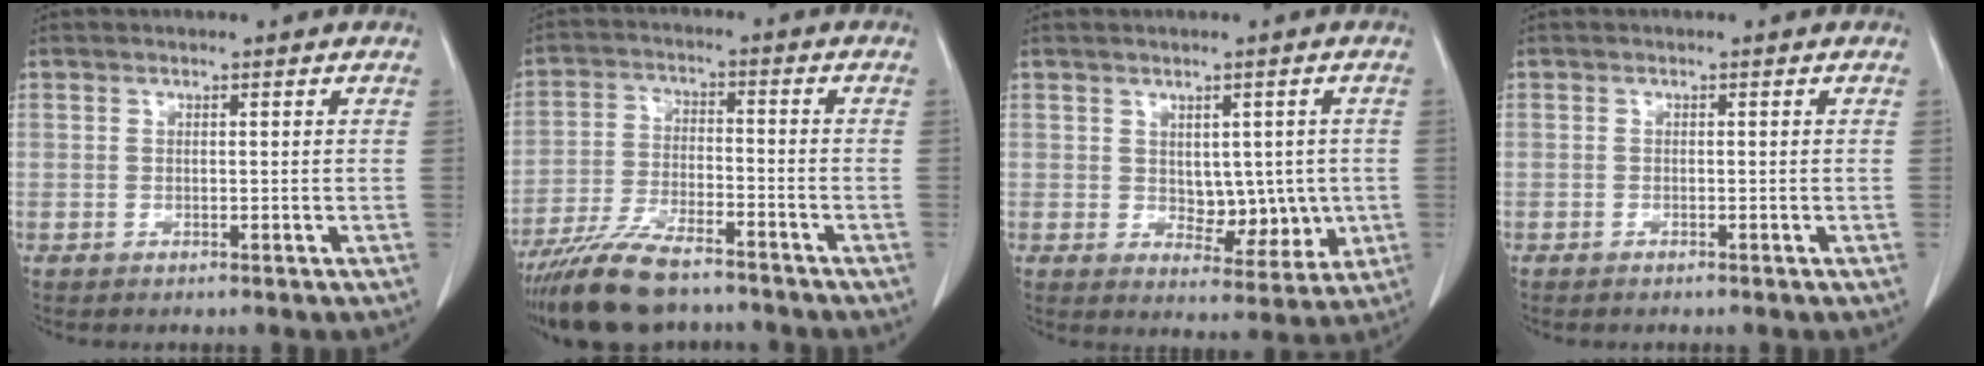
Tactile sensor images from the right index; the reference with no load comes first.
{"total": 11.6, "force": [-9.6, 2.7, 5.9], "torque": [-0.113, -0.021, -0.168]}
{"total": 6.4, "force": [0.1, 4.0, 5.1], "torque": [-0.057, -0.003, 0.018]}
{"total": 0.5, "force": [-0.5, 0.1, 0.2], "torque": [-0.010, -0.002, -0.008]}